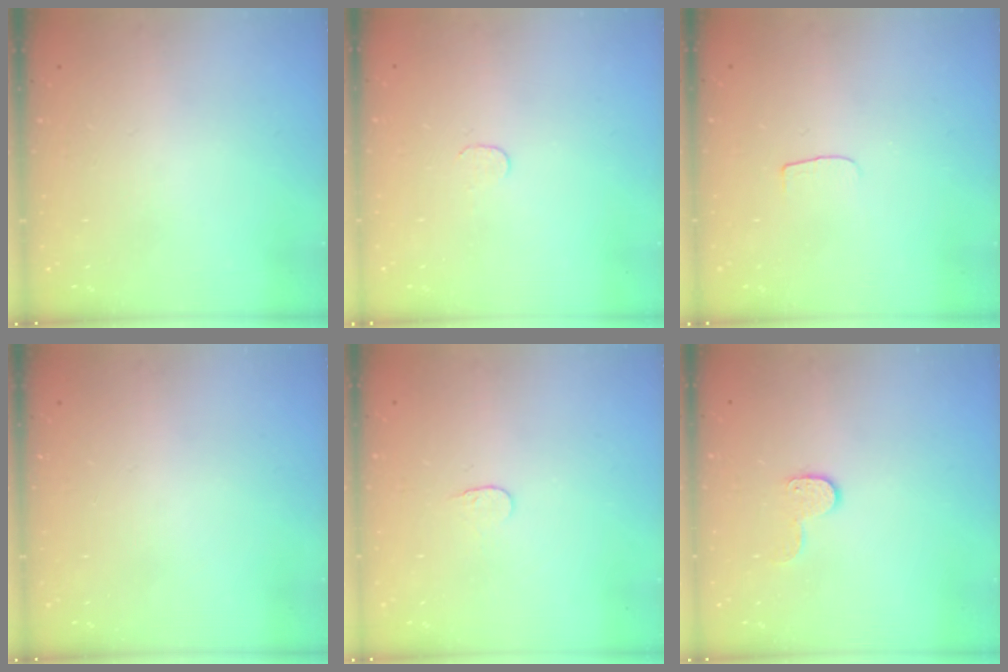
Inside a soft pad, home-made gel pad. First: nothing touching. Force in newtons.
{"total": 3.1, "press": 3.1, "slide": 0.3}
{"total": 3.0, "press": 3.0, "slide": 0.3}
{"total": 0.0}
{"total": 3.8, "press": 3.7, "slide": 0.4}
{"total": 5.9, "press": 5.9, "slide": 0.5}